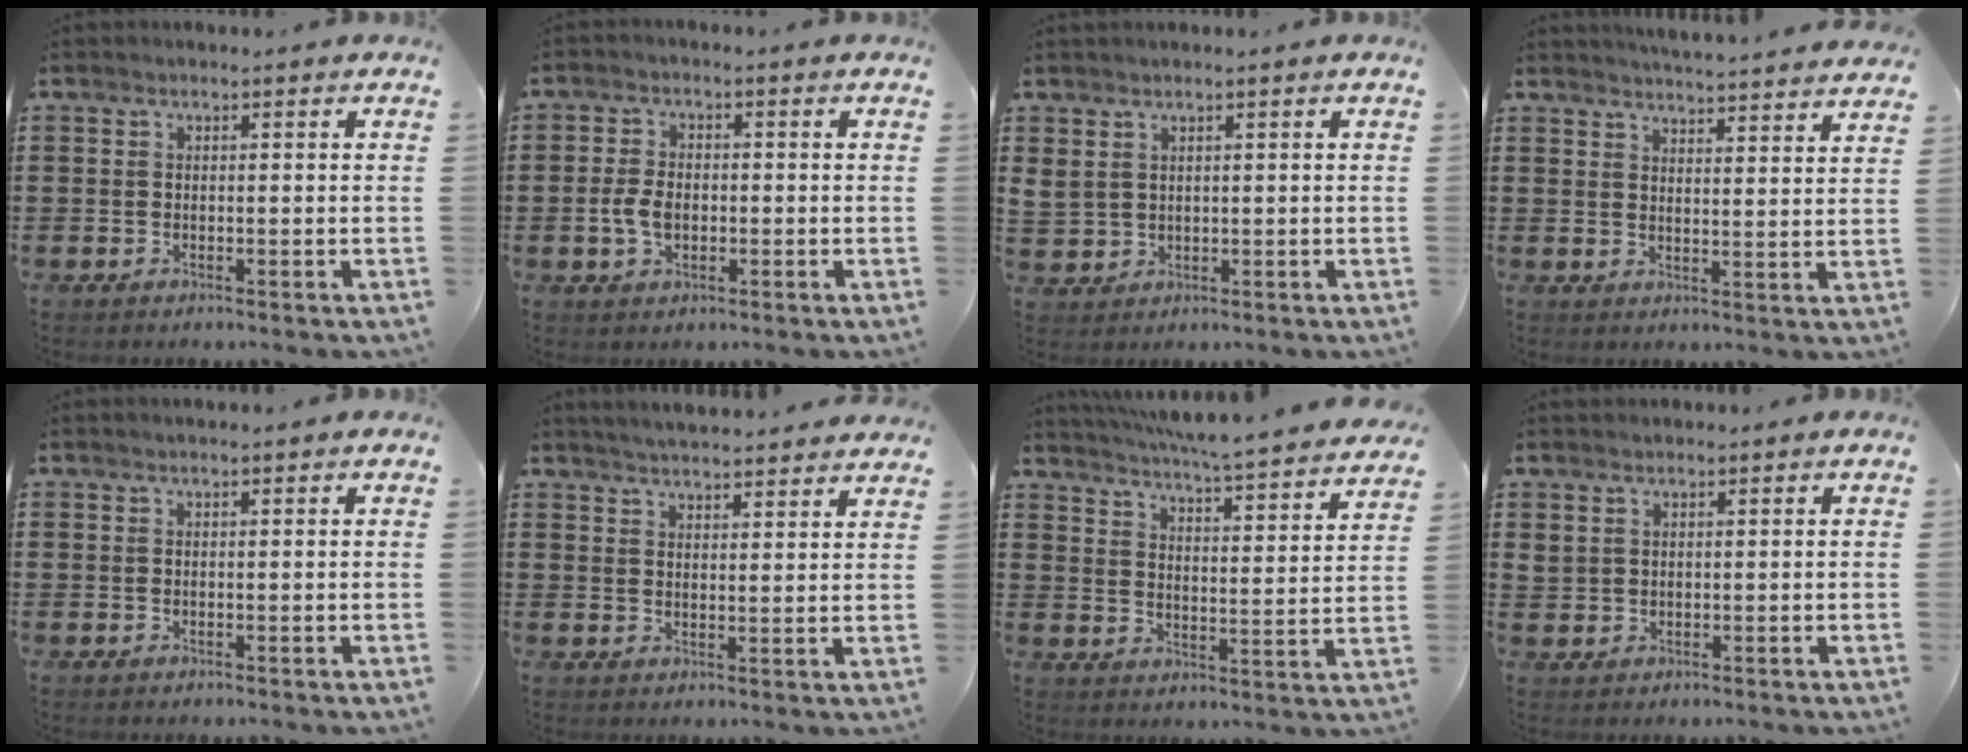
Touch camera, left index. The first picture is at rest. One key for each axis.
{"total": 4.3, "fx": -0.7, "fy": 2.7, "fz": 3.3, "tx": -0.084, "ty": -0.001, "tz": -0.019}
{"total": 1.9, "fx": 1.2, "fy": 1.4, "fz": 0.6, "tx": -0.019, "ty": 0.005, "tz": 0.022}
{"total": 4.2, "fx": 4.2, "fy": -0.7, "fz": 0.3, "tx": -0.014, "ty": -0.031, "tz": 0.071}
{"total": 0.5, "fx": 0.4, "fy": 0.0, "fz": 0.4, "tx": -0.008, "ty": -0.001, "tz": 0.008}
{"total": 3.8, "fx": 3.8, "fy": -0.4, "fz": 0.4, "tx": -0.019, "ty": -0.018, "tz": 0.067}
{"total": 5.4, "fx": 5.0, "fy": -0.9, "fz": 1.9, "tx": -0.060, "ty": -0.045, "tz": 0.078}
{"total": 1.8, "fx": 1.5, "fy": 1.0, "fz": 0.1, "tx": -0.007, "ty": 0.003, "tz": 0.031}